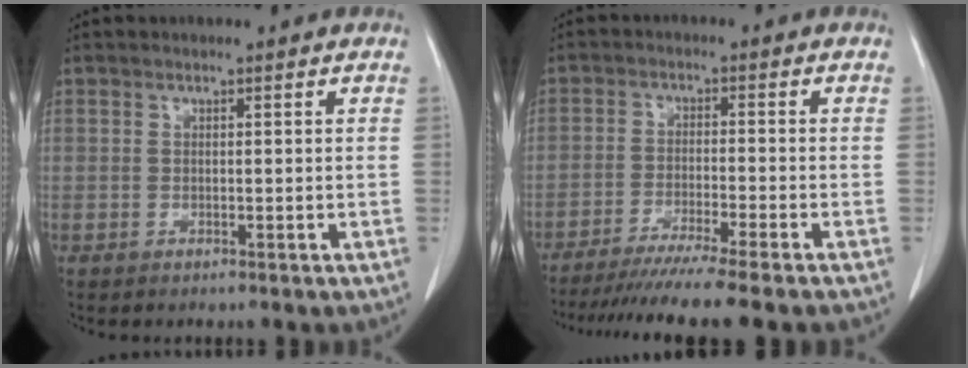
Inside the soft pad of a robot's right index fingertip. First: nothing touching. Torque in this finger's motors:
{"motor_torque": [1.11, -1.03, 0.57, 0.14]}